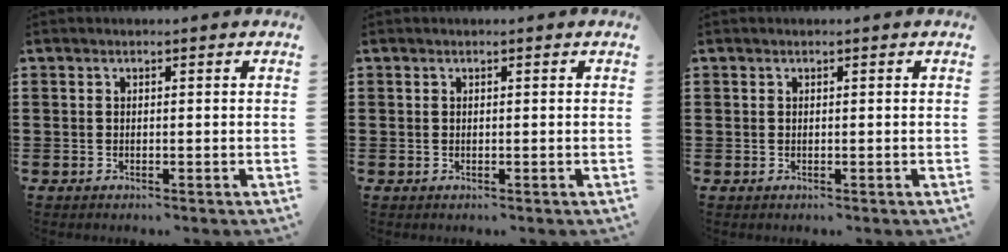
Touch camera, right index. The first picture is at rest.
{"total": 0.0}
{"total": 0.0}